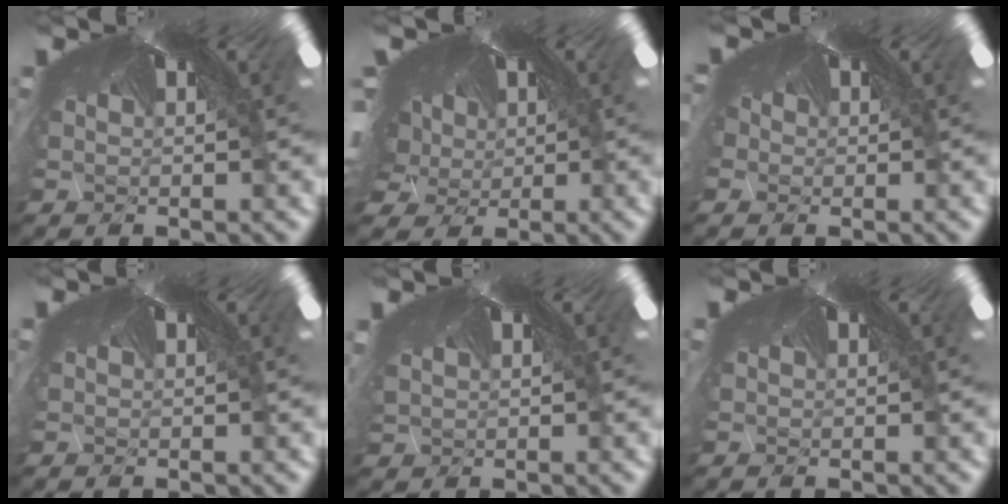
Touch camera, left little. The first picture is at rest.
{"total": 5.6, "force": [-4.3, 2.8, 2.3], "torque": [-0.094, -0.056, -0.033]}
{"total": 1.3, "force": [-0.5, 0.5, 1.0], "torque": [-0.025, -0.007, -0.001]}
{"total": 0.0}
{"total": 1.0, "force": [-0.8, -0.3, -0.5], "torque": [-0.001, -0.015, 0.003]}
{"total": 0.0}